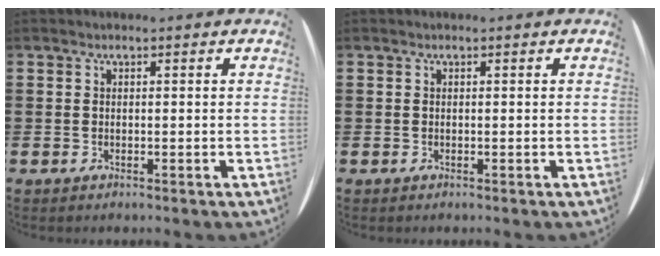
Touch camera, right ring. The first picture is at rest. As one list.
[{"total": 0.0}]